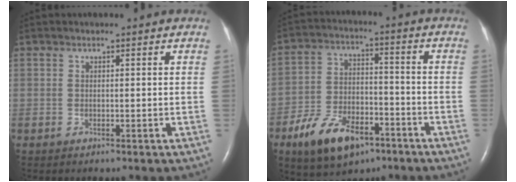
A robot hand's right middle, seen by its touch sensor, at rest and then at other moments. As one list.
[{"total": 12.2, "force": [-7.2, 6.1, 7.7], "torque": [-0.145, 0.004, -0.121]}]